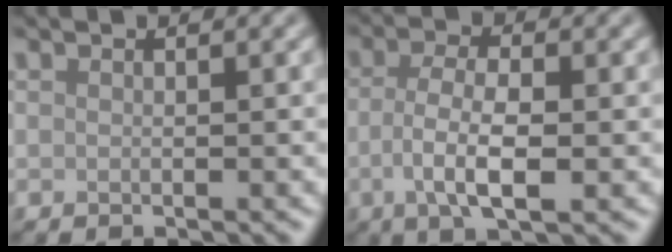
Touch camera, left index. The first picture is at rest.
{"total": 4.7, "force": [-0.9, 1.7, 4.3], "torque": [-0.091, -0.002, -0.018]}